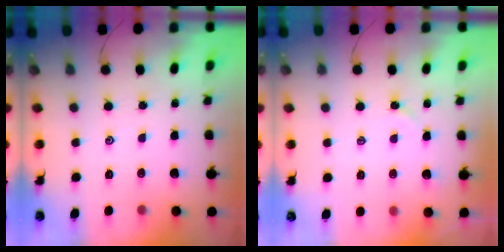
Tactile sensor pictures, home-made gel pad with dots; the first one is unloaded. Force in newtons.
{"total": 2.7, "press": 2.7, "slide": 0.5}